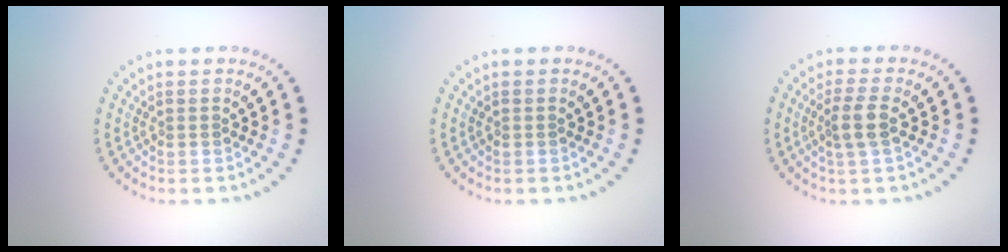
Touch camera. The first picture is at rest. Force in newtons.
{"total": 0.0}
{"total": 2.3, "press": 2.1, "slide": 1.1}